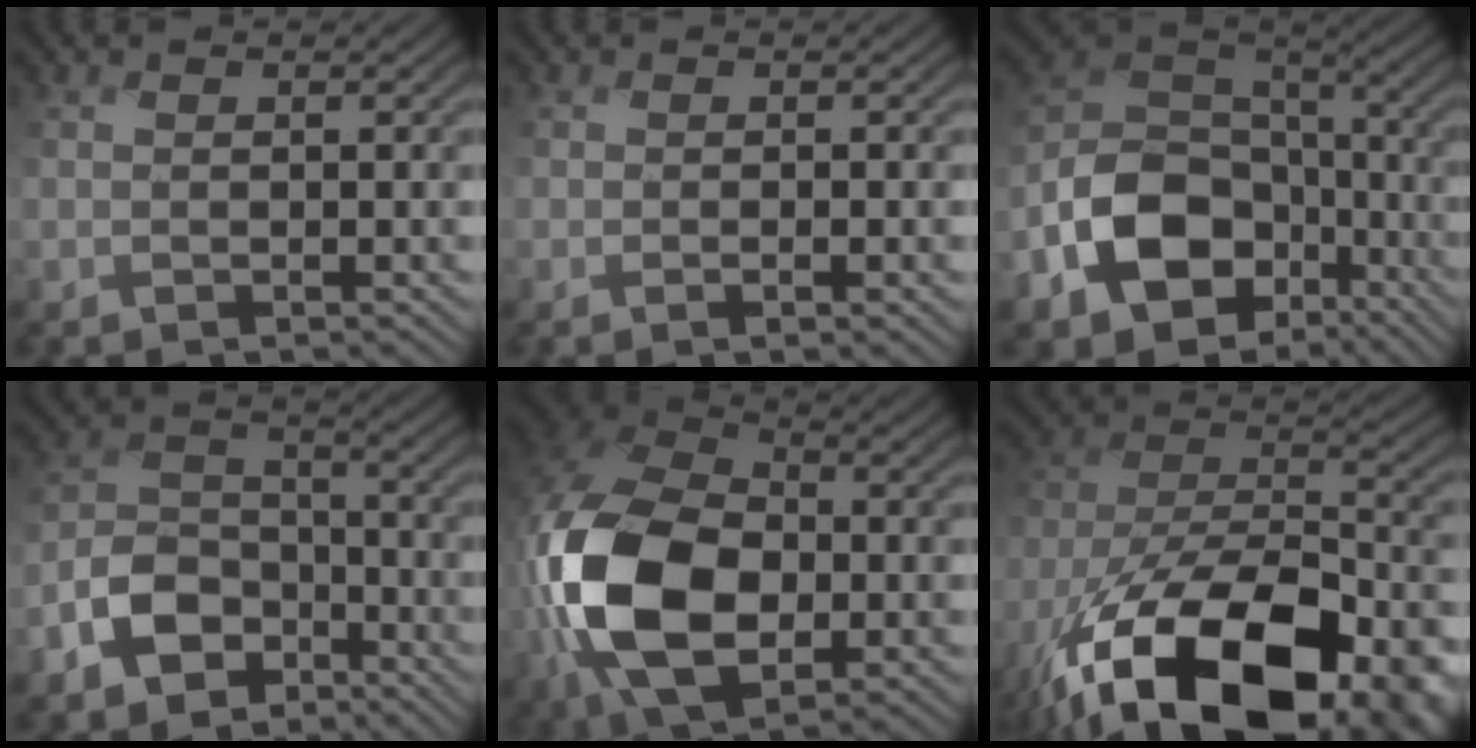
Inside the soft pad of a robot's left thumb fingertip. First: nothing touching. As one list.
[{"total": 1.5, "force": [-0.5, 0.3, 1.4], "torque": [-0.024, 0.001, -0.010]}, {"total": 14.5, "force": [-6.0, 10.3, 8.2], "torque": [-0.198, -0.029, -0.117]}, {"total": 9.1, "force": [-5.4, 6.0, 4.1], "torque": [-0.099, -0.008, -0.118]}, {"total": 16.8, "force": [-2.8, 10.7, 12.7], "torque": [-0.300, -0.019, -0.059]}, {"total": 22.1, "force": [-13.8, 10.4, 13.7], "torque": [-0.266, -0.076, -0.203]}]